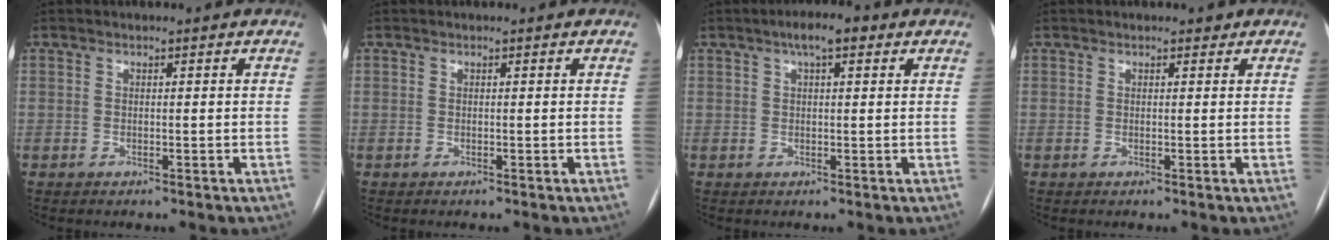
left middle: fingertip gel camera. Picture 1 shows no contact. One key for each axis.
{"total": 0.0}
{"total": 4.3, "fx": 2.3, "fy": 1.3, "fz": 3.5, "tx": -0.058, "ty": 0.018, "tz": 0.033}
{"total": 1.0, "fx": 0.7, "fy": 0.6, "fz": 0.3, "tx": -0.004, "ty": 0.006, "tz": 0.007}